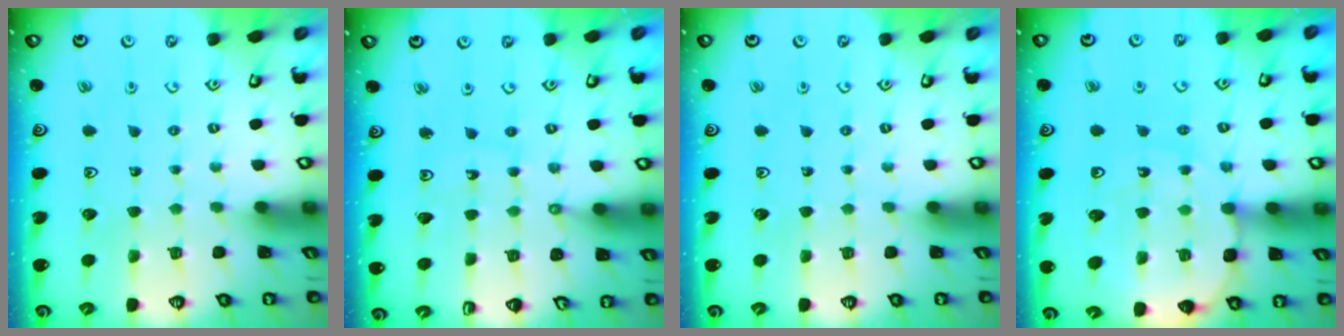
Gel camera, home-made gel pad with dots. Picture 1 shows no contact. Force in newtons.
{"total": 8.0, "press": 8.0, "slide": 1.0}
{"total": 0.0}
{"total": 12.4, "press": 12.0, "slide": 3.0}